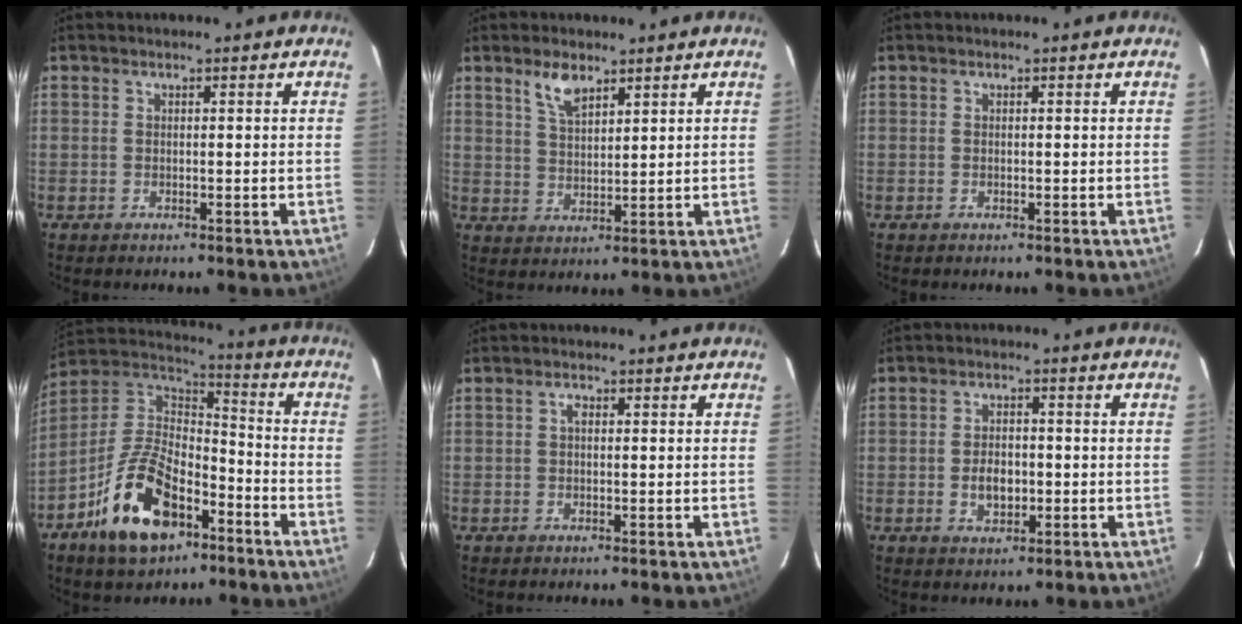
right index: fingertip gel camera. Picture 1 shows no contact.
{"total": 5.3, "force": [3.6, 2.2, 3.2], "torque": [-0.058, 0.002, 0.072]}
{"total": 0.0}
{"total": 18.0, "force": [-9.3, 9.3, 12.2], "torque": [-0.253, 0.005, -0.160]}
{"total": 1.0, "force": [0.2, 0.6, 0.8], "torque": [-0.015, 0.006, 0.001]}
{"total": 4.6, "force": [-0.9, 3.0, 3.3], "torque": [-0.062, 0.001, -0.011]}